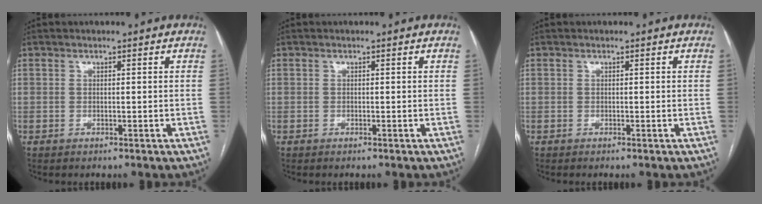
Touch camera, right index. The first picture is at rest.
{"total": 0.0}
{"total": 0.0}